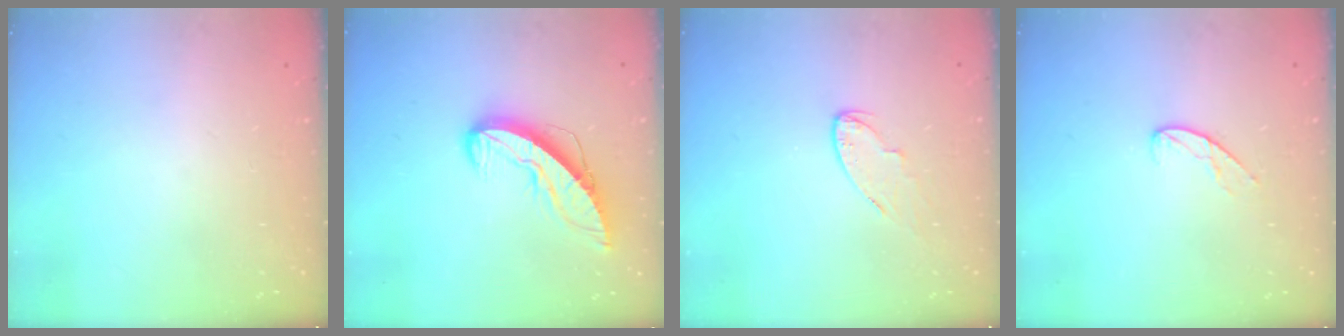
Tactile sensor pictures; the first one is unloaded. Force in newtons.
{"total": 9.7, "press": 9.7, "slide": 1.0}
{"total": 5.3, "press": 5.3, "slide": 0.3}
{"total": 7.2, "press": 7.2, "slide": 0.6}